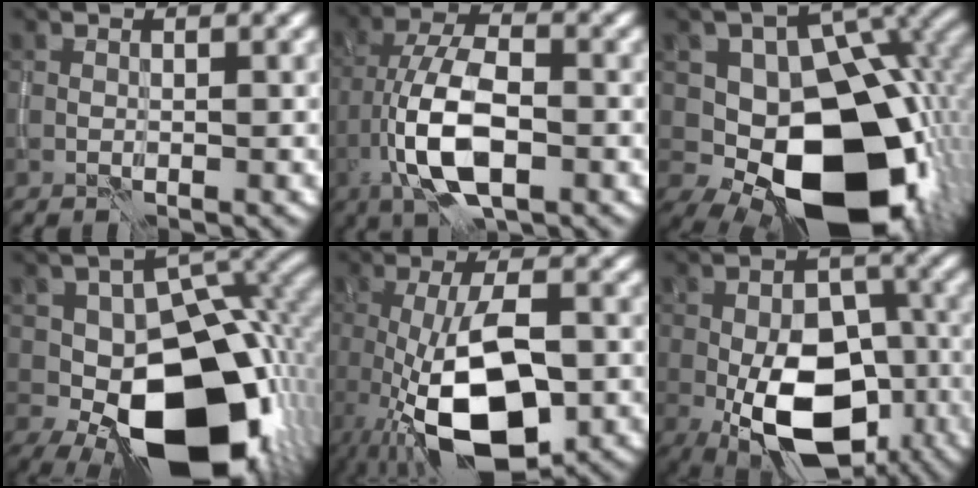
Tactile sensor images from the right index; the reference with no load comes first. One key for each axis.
{"total": 8.7, "fx": -3.2, "fy": 3.7, "fz": 7.2, "tx": -0.145, "ty": 0.005, "tz": -0.066}
{"total": 16.8, "fx": -4.1, "fy": 11.1, "fz": 11.9, "tx": -0.157, "ty": -0.013, "tz": -0.063}
{"total": 17.6, "fx": -4.9, "fy": 11.2, "fz": 12.6, "tx": -0.169, "ty": -0.019, "tz": -0.062}
{"total": 11.9, "fx": -3.6, "fy": 5.0, "fz": 10.1, "tx": -0.190, "ty": -0.017, "tz": -0.057}
{"total": 14.3, "fx": -5.4, "fy": 8.3, "fz": 10.3, "tx": -0.167, "ty": -0.028, "tz": -0.075}